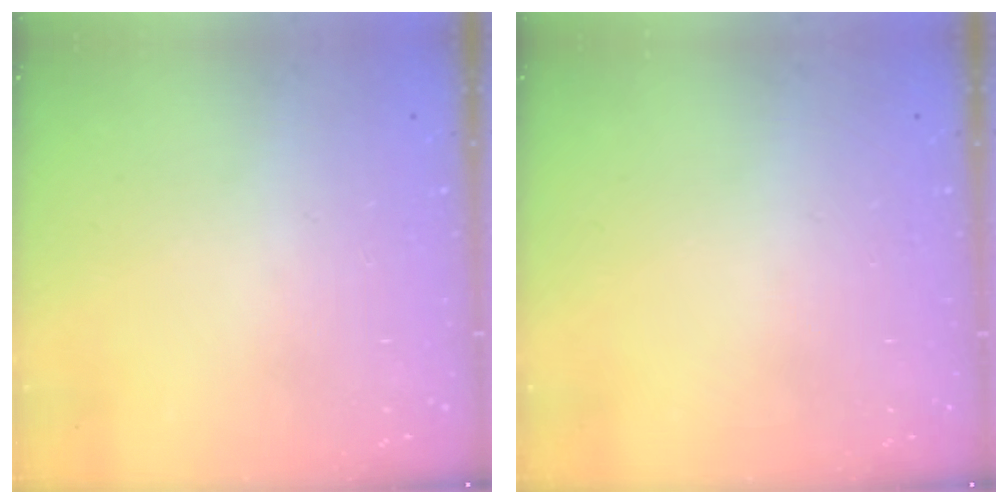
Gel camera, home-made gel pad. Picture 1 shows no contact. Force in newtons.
{"total": 0.0}